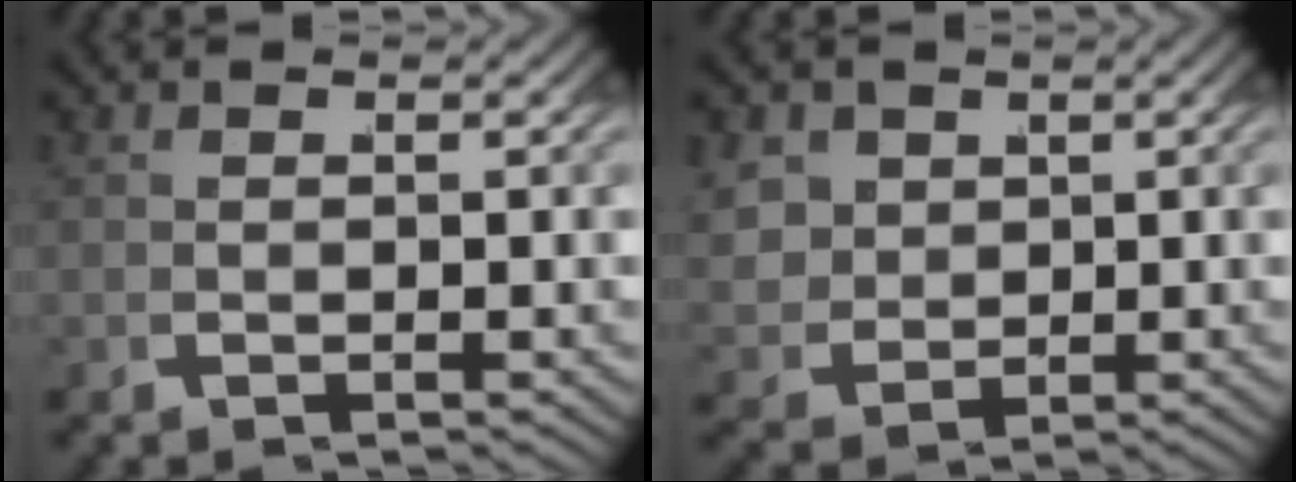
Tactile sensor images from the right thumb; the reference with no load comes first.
{"total": 5.5, "force": [0.8, 4.7, 2.9], "torque": [-0.082, -0.031, 0.029]}